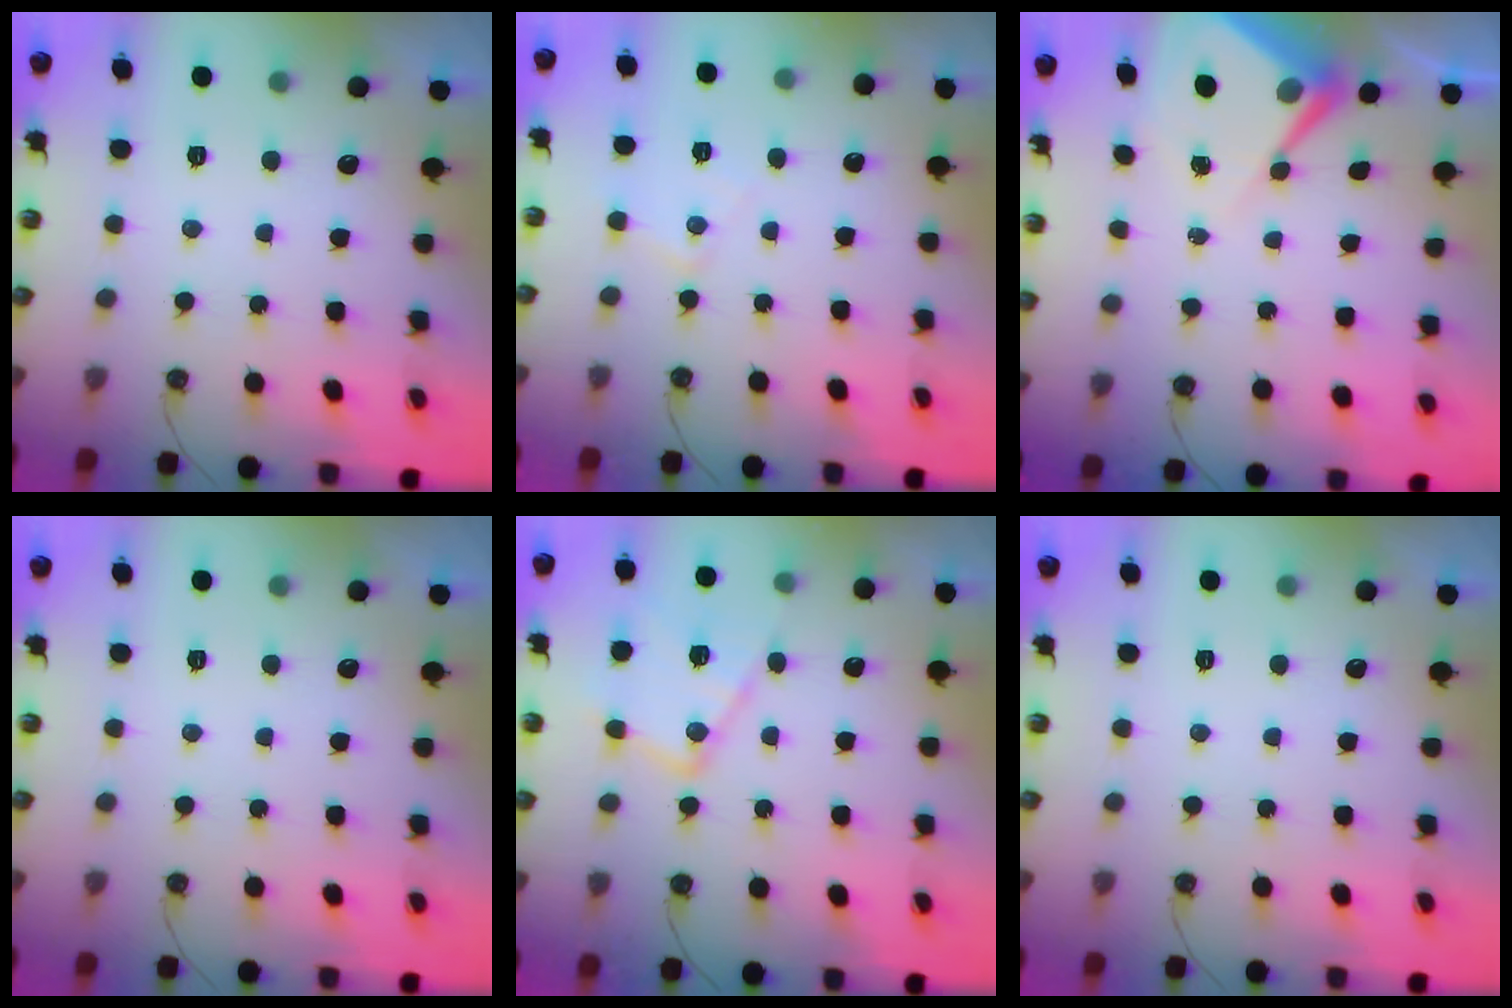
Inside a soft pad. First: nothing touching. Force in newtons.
{"total": 6.0, "press": 6.0, "slide": 0.3}
{"total": 7.9, "press": 7.9, "slide": 0.5}
{"total": 0.0}
{"total": 14.7, "press": 14.6, "slide": 1.3}
{"total": 0.0}